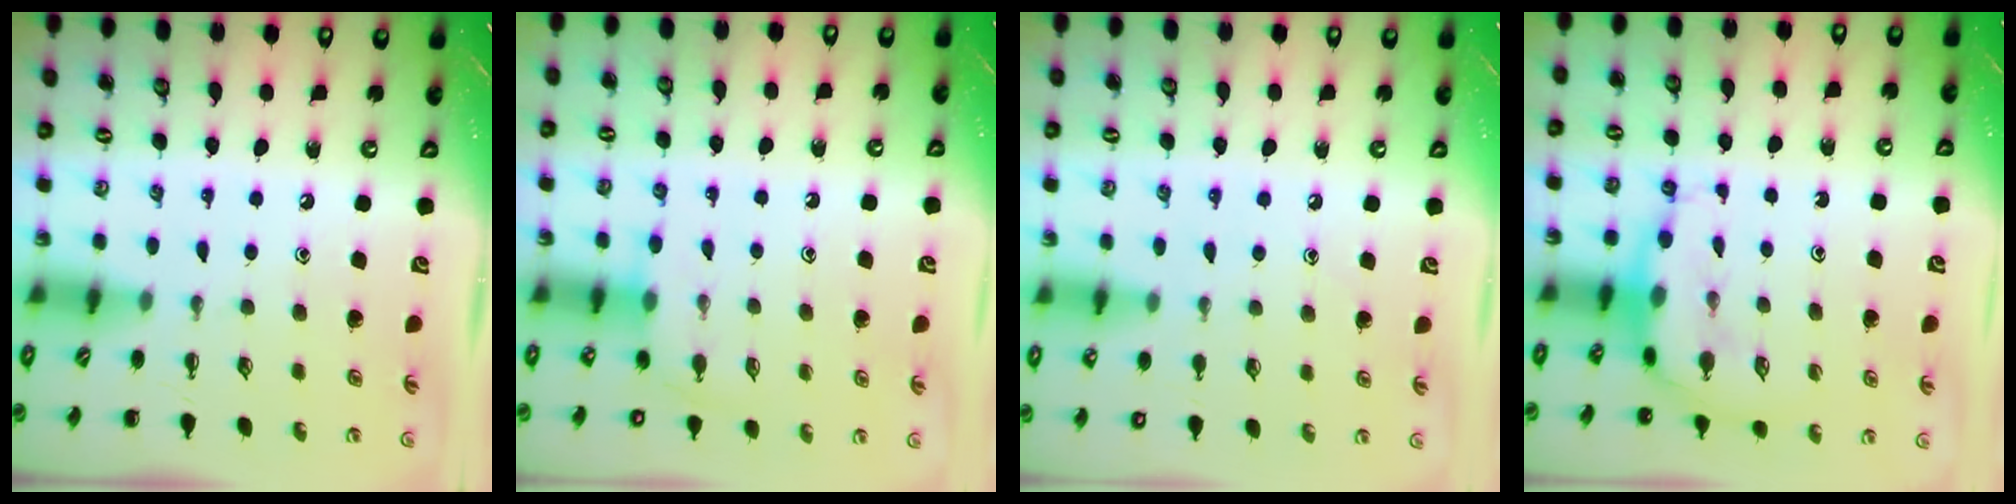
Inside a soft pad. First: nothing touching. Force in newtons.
{"total": 5.4, "press": 5.3, "slide": 1.3}
{"total": 6.6, "press": 6.4, "slide": 1.6}
{"total": 7.3, "press": 7.1, "slide": 2.0}